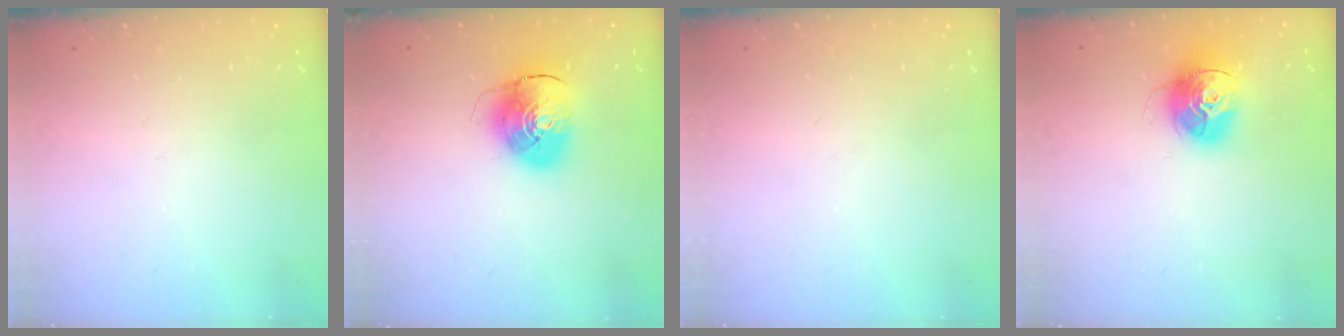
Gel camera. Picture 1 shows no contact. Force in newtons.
{"total": 10.8, "press": 10.6, "slide": 1.8}
{"total": 0.0}
{"total": 14.6, "press": 14.5, "slide": 1.4}